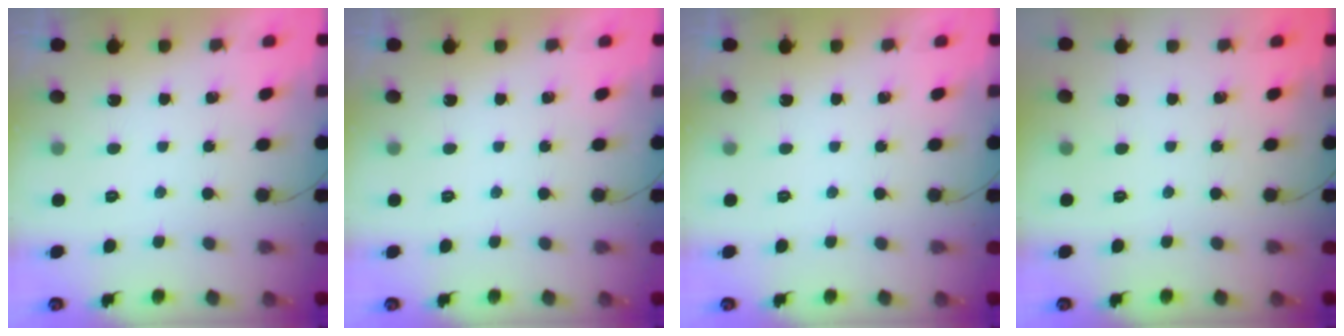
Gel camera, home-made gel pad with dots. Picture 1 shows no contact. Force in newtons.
{"total": 0.0}
{"total": 0.0}
{"total": 0.0}